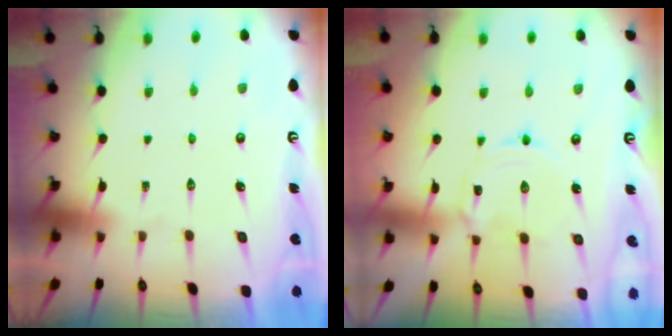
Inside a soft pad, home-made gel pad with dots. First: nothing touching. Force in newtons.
{"total": 1.8, "press": 1.7, "slide": 0.4}